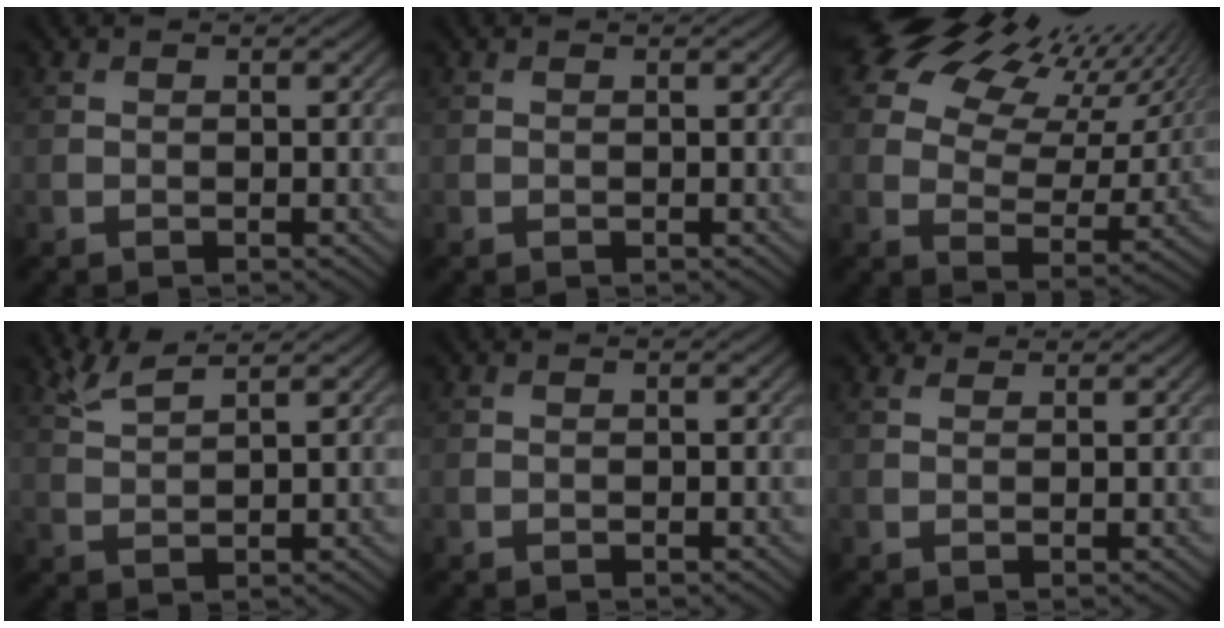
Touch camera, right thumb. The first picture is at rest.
{"total": 0.0}
{"total": 16.6, "force": [11.4, 6.9, 9.9], "torque": [-0.202, 0.050, 0.170]}
{"total": 3.2, "force": [2.9, 0.0, 1.5], "torque": [-0.042, 0.008, 0.068]}
{"total": 0.0}
{"total": 1.7, "force": [1.6, 0.3, 0.4], "torque": [-0.019, 0.006, 0.033]}